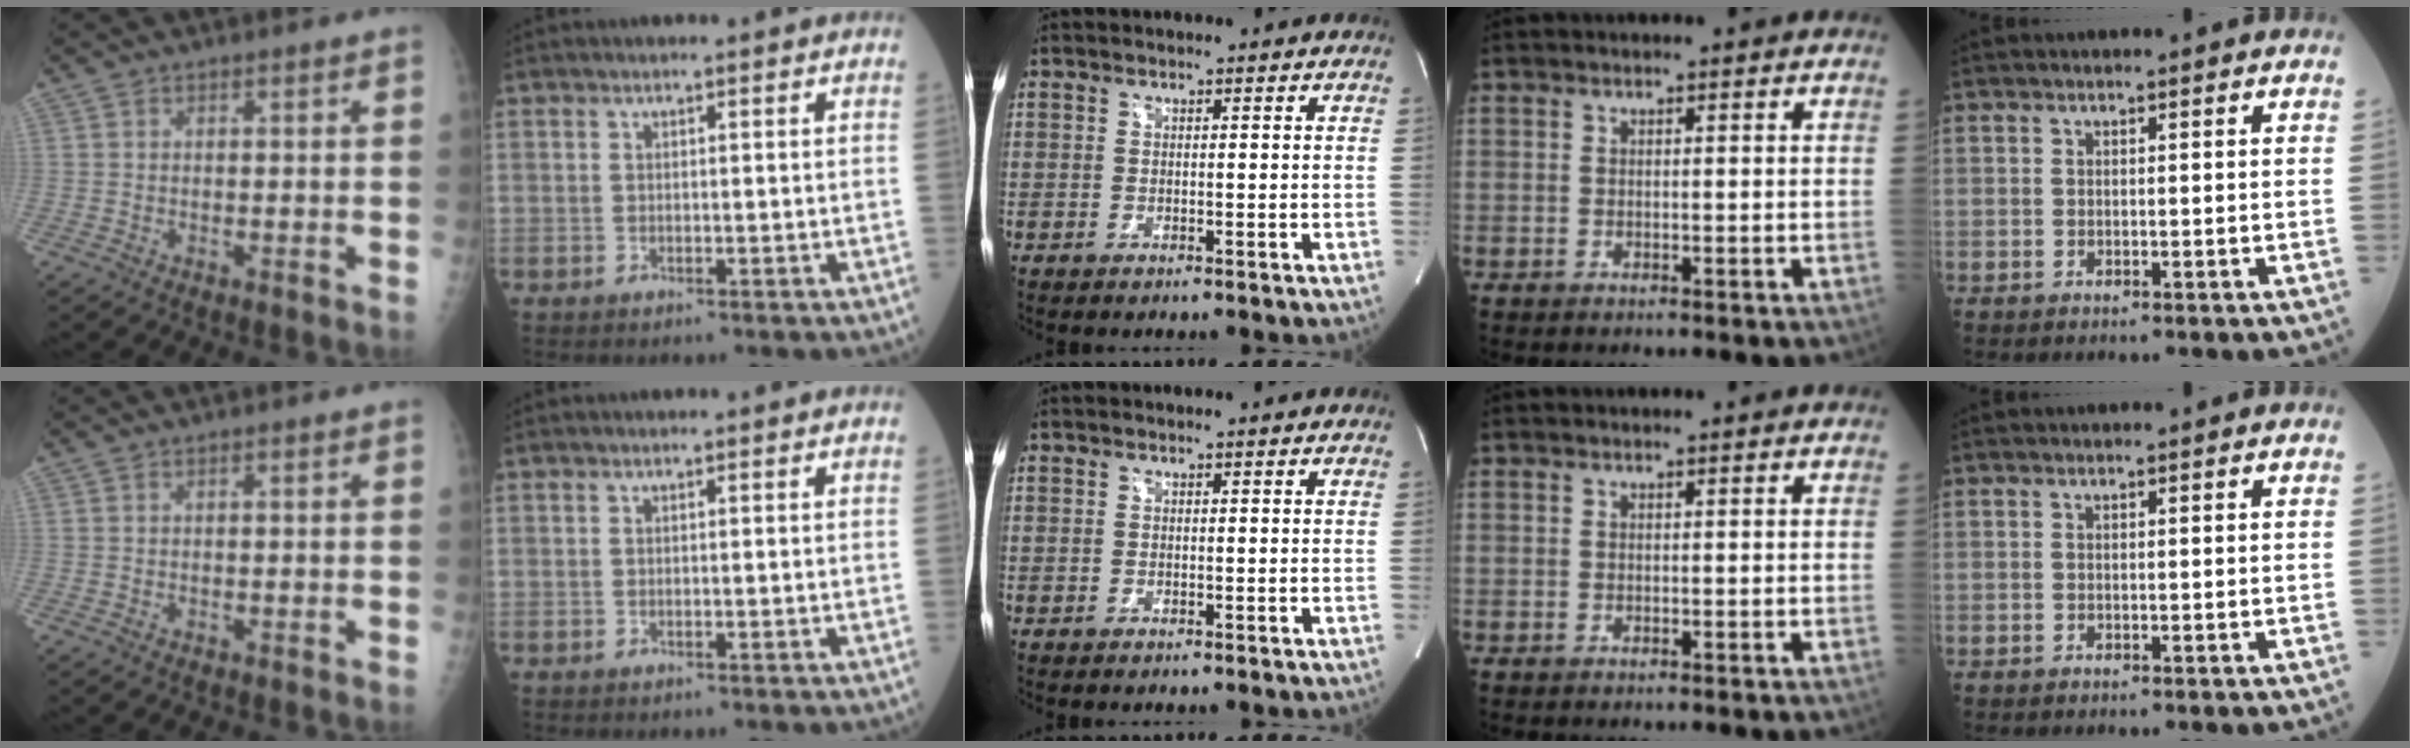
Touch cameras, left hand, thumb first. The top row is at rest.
{}